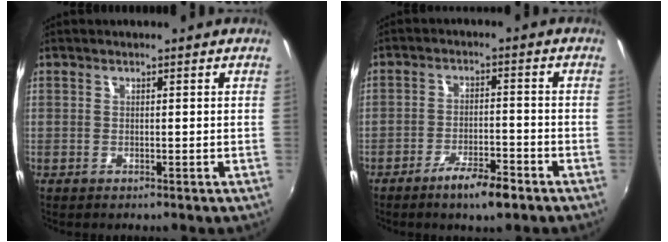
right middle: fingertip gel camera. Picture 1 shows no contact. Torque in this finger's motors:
{"motor_torque": [0.85, -0.80, 0.48, 0.15]}